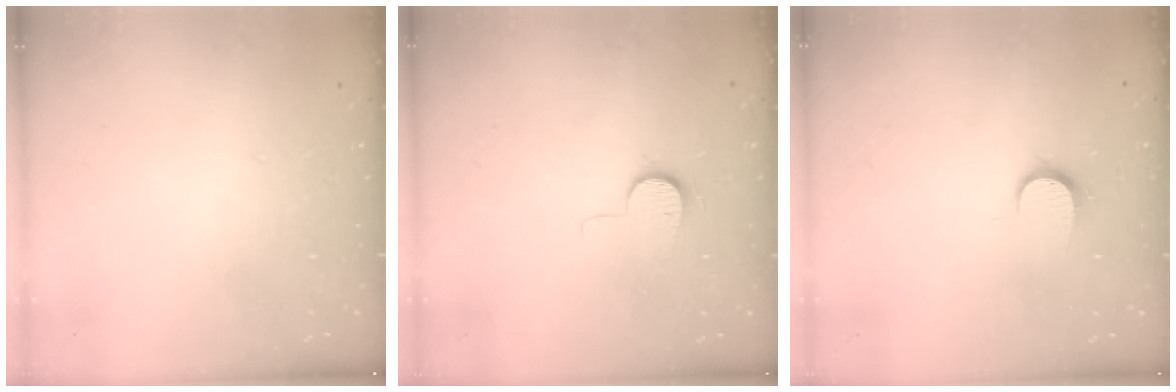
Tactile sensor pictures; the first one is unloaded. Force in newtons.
{"total": 7.1, "press": 7.1, "slide": 0.7}
{"total": 6.0, "press": 6.0, "slide": 0.6}